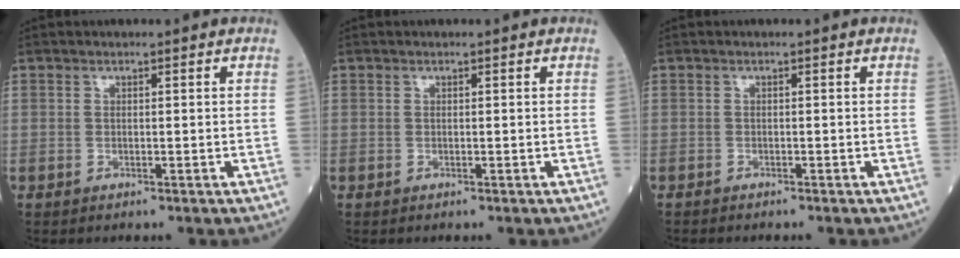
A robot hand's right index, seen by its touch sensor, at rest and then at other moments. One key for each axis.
{"total": 0.0}
{"total": 1.0, "fx": -0.9, "fy": 0.1, "fz": 0.2, "tx": -0.007, "ty": -0.002, "tz": -0.016}